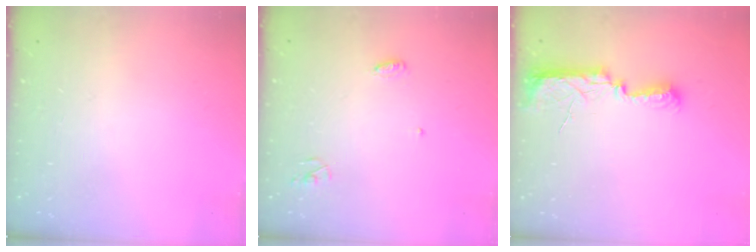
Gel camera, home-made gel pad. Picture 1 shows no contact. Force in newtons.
{"total": 3.5, "press": 3.5, "slide": 0.2}
{"total": 8.1, "press": 8.0, "slide": 1.2}